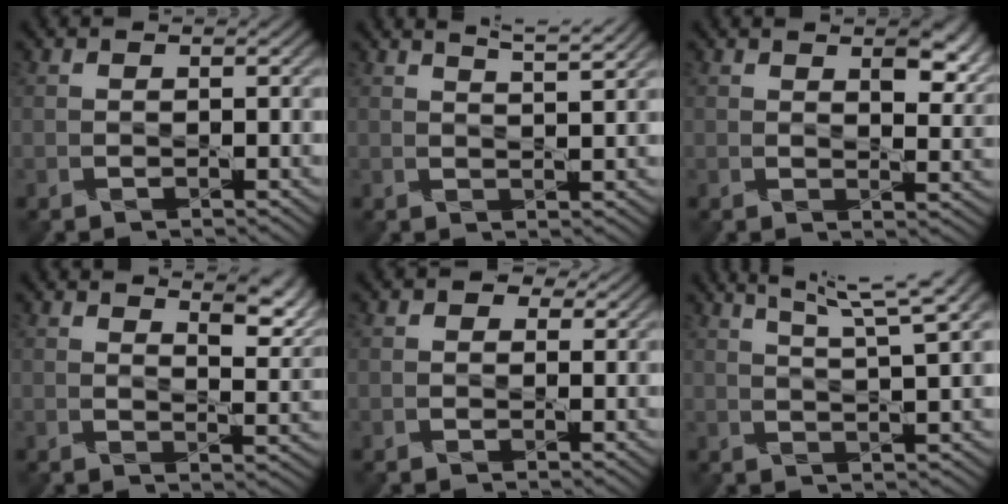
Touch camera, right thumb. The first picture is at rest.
{"total": 3.8, "force": [3.2, 0.4, 2.0], "torque": [-0.019, 0.007, 0.033]}
{"total": 4.8, "force": [2.8, 2.0, 3.4], "torque": [-0.058, -0.006, 0.044]}
{"total": 5.4, "force": [4.0, 1.4, 3.4], "torque": [-0.056, 0.002, 0.065]}
{"total": 1.5, "force": [0.6, 1.3, 0.4], "torque": [-0.004, -0.001, 0.000]}
{"total": 8.6, "force": [6.3, 1.0, 5.9], "torque": [-0.089, 0.021, 0.070]}